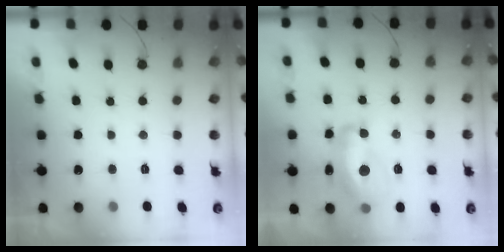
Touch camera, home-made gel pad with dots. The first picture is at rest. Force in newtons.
{"total": 13.7, "press": 13.7, "slide": 0.8}